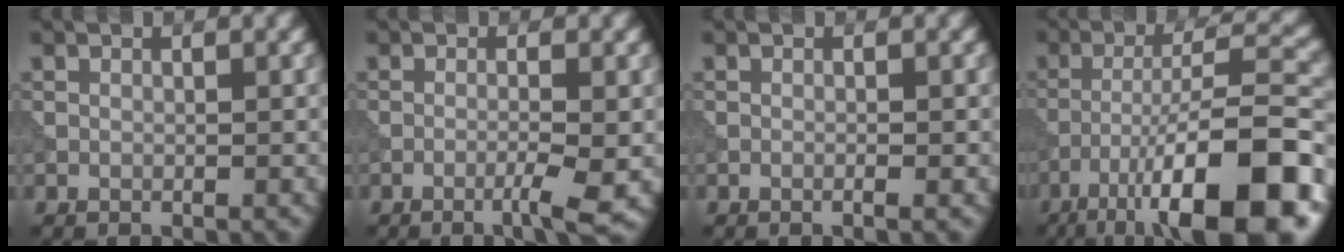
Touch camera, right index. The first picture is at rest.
{"total": 2.8, "force": [-1.1, 0.2, 2.5], "torque": [-0.040, 0.003, -0.026]}
{"total": 0.8, "force": [-0.2, 0.1, 0.8], "torque": [-0.011, -0.002, -0.009]}
{"total": 14.3, "force": [-7.9, 3.6, 11.4], "torque": [-0.182, 0.007, -0.127]}